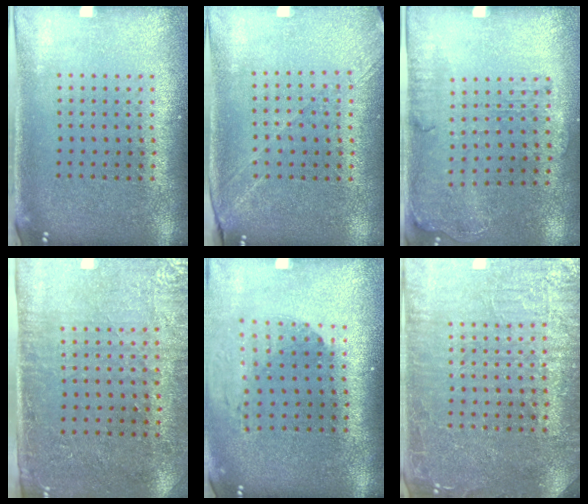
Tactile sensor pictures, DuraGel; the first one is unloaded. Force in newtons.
{"total": 1.3, "press": 1.3, "slide": 0.4}
{"total": 1.6, "press": 1.4, "slide": 0.8}
{"total": 2.9, "press": 2.5, "slide": 1.5}
{"total": 1.5, "press": 1.4, "slide": 0.6}
{"total": 3.9, "press": 3.9, "slide": 0.6}